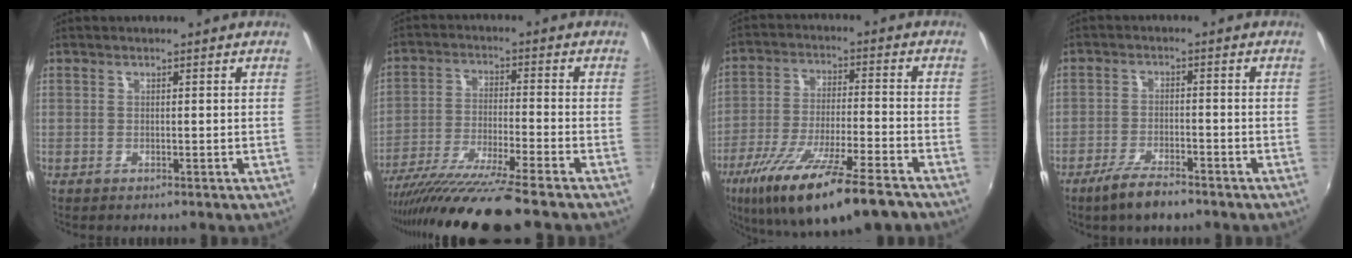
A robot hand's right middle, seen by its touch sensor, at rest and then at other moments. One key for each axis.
{"total": 15.2, "fx": -12.7, "fy": -1.2, "fz": 8.2, "tx": -0.162, "ty": -0.042, "tz": -0.222}
{"total": 20.1, "fx": -13.9, "fy": 3.4, "fz": 14.0, "tx": -0.260, "ty": -0.047, "tz": -0.234}
{"total": 6.5, "fx": -5.0, "fy": 1.5, "fz": 4.0, "tx": -0.097, "ty": -0.009, "tz": -0.089}